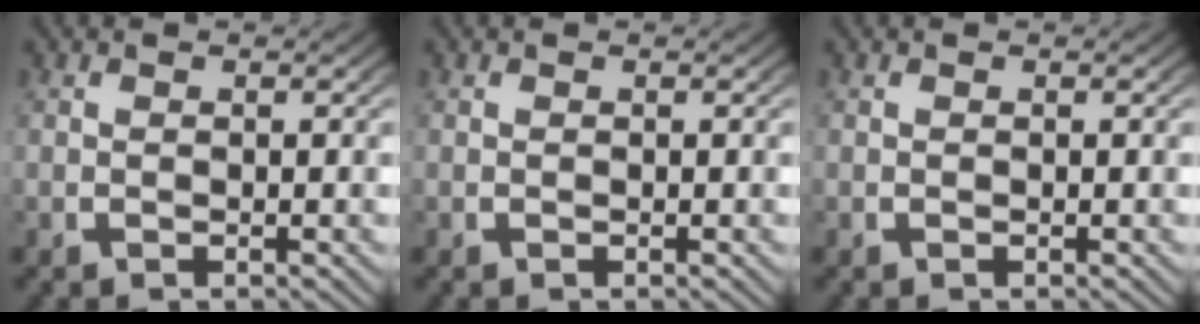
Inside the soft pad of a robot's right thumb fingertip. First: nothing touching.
{"total": 0.0}
{"total": 0.0}